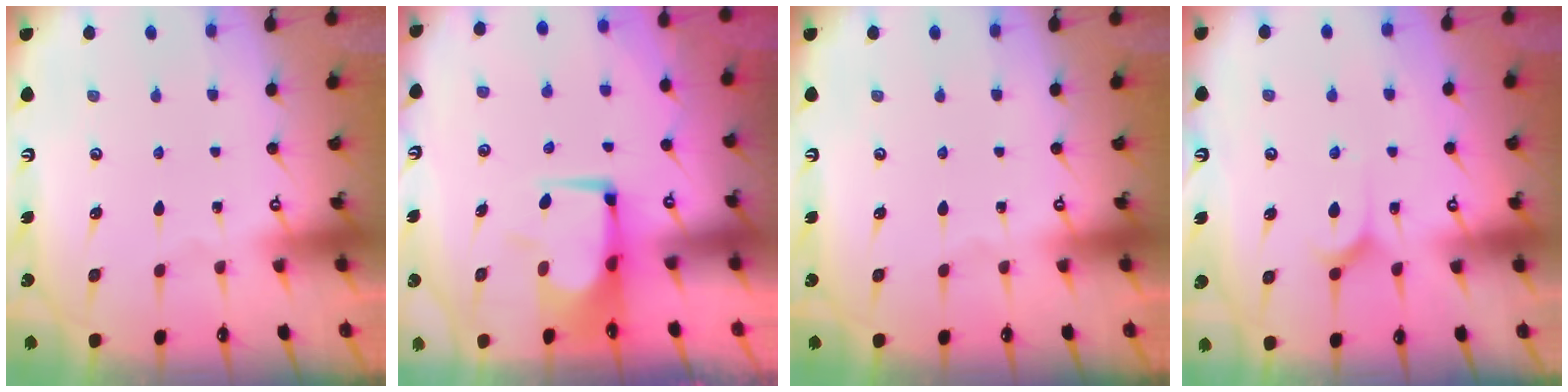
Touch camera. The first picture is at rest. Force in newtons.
{"total": 0.0}
{"total": 0.0}
{"total": 5.3, "press": 5.2, "slide": 0.7}